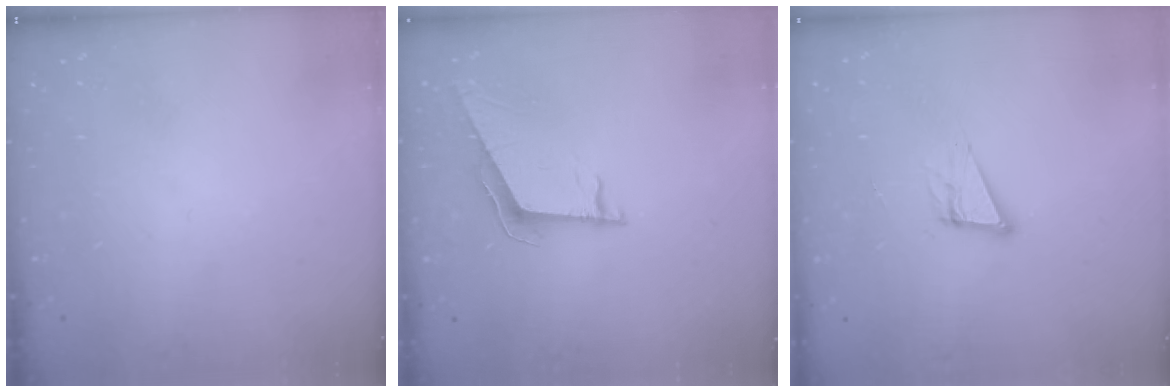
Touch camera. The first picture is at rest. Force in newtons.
{"total": 8.4, "press": 7.9, "slide": 2.9}
{"total": 10.3, "press": 9.7, "slide": 3.3}